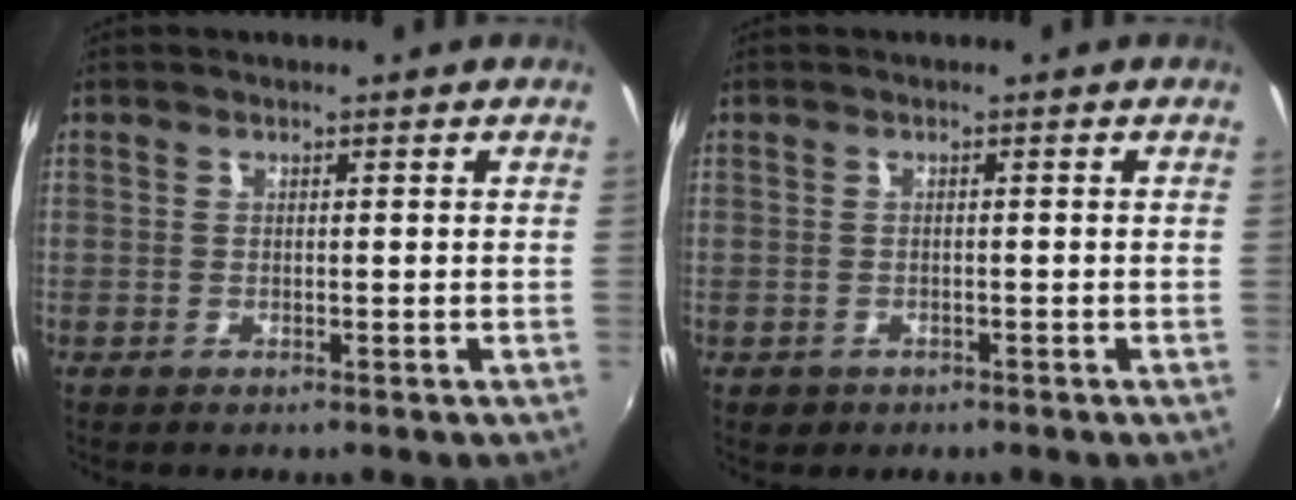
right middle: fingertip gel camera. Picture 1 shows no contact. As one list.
[{"total": 1.8, "force": [-0.9, 1.5, 0.6], "torque": [-0.015, -0.002, -0.010]}]